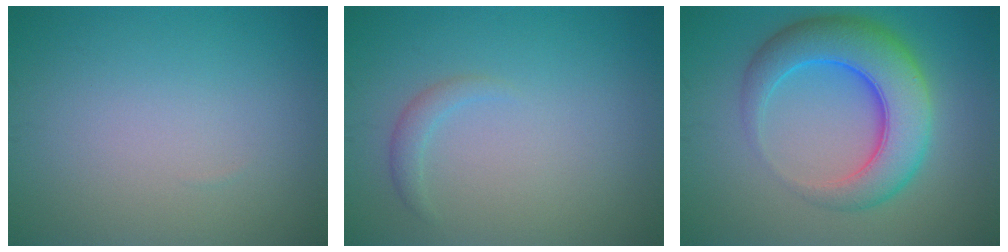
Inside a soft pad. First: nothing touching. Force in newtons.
{"total": 1.2, "press": 1.2, "slide": 0.2}
{"total": 8.1, "press": 8.1, "slide": 0.2}